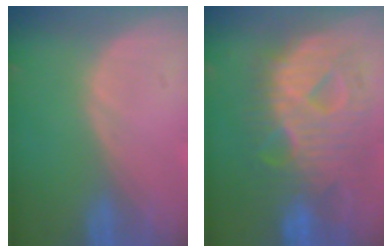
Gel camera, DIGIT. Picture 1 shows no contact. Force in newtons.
{"total": 12.3, "press": 12.2, "slide": 1.3}